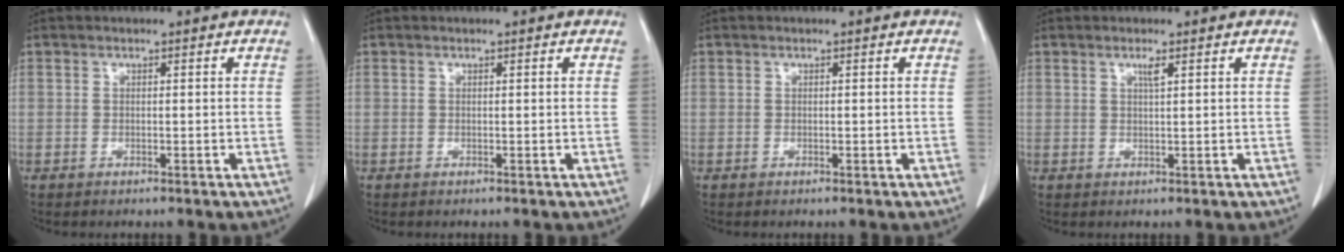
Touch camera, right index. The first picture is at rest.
{"total": 0.0}
{"total": 0.0}
{"total": 1.3, "force": [0.7, -0.1, 1.1], "torque": [-0.023, -0.001, 0.013]}